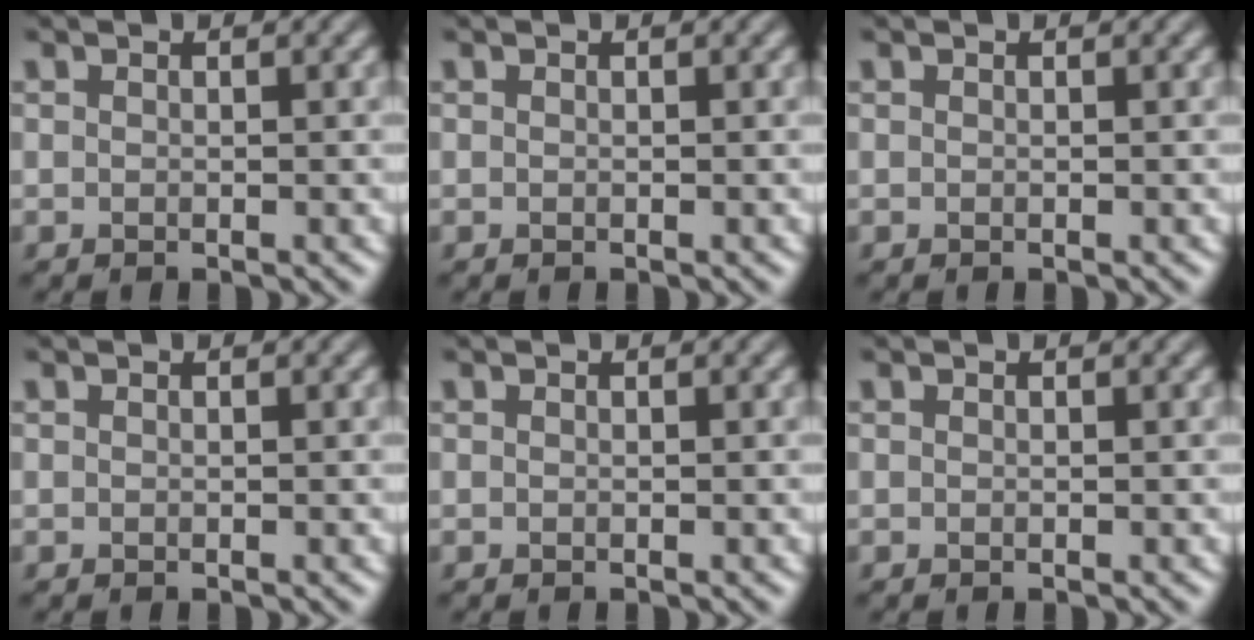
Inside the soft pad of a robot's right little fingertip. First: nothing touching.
{"total": 0.0}
{"total": 0.0}
{"total": 0.0}
{"total": 0.0}
{"total": 0.0}